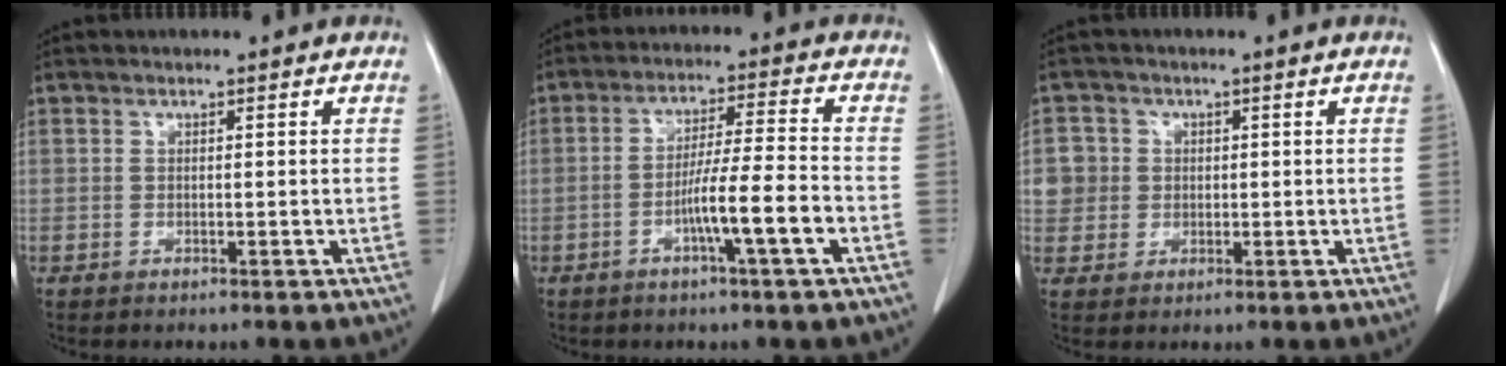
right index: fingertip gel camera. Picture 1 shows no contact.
{"total": 8.3, "force": [-3.3, -0.5, 7.6], "torque": [-0.133, 0.004, -0.058]}
{"total": 5.1, "force": [0.8, 5.0, 0.3], "torque": [0.002, 0.013, 0.018]}